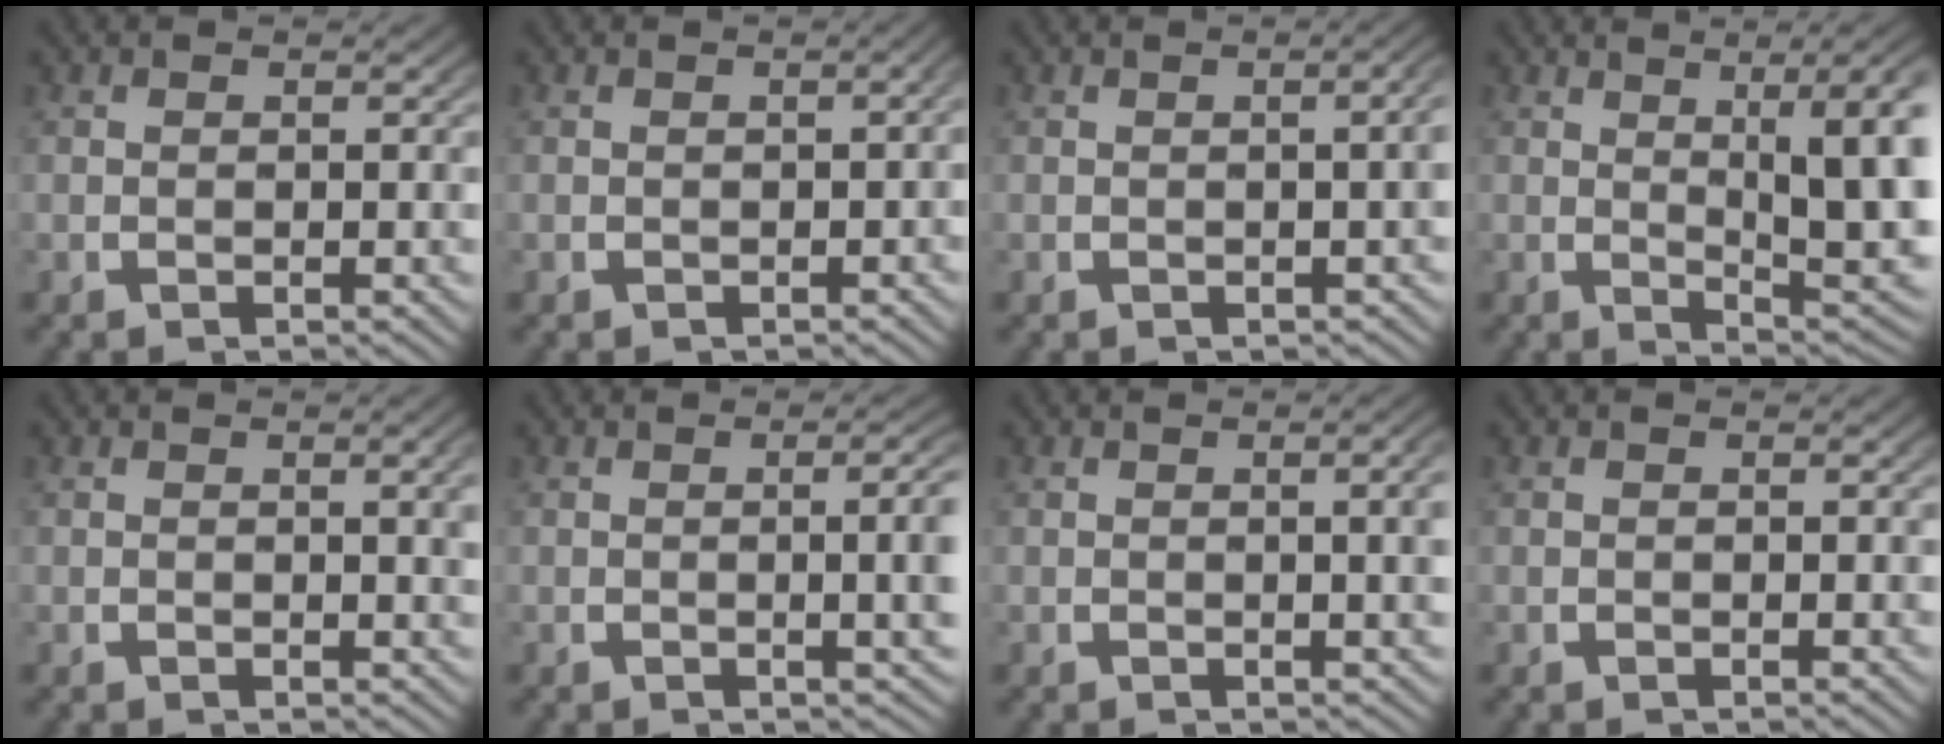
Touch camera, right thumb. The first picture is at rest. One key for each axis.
{"total": 1.0, "fx": -0.6, "fy": 0.4, "fz": 0.7, "tx": -0.009, "ty": -0.001, "tz": -0.008}
{"total": 2.4, "fx": -0.2, "fy": 0.6, "fz": 2.3, "tx": -0.024, "ty": 0.010, "tz": -0.004}
{"total": 9.8, "fx": 0.8, "fy": 4.3, "fz": 8.8, "tx": -0.112, "ty": -0.020, "tz": 0.023}
{"total": 1.2, "fx": 0.3, "fy": 0.1, "fz": 1.2, "tx": -0.014, "ty": -0.001, "tz": 0.008}
{"total": 4.2, "fx": 0.1, "fy": 1.2, "fz": 4.1, "tx": -0.040, "ty": 0.010, "tz": -0.004}
{"total": 2.5, "fx": 0.2, "fy": 0.5, "fz": 2.4, "tx": -0.024, "ty": 0.004, "tz": 0.003}
{"total": 0.0}